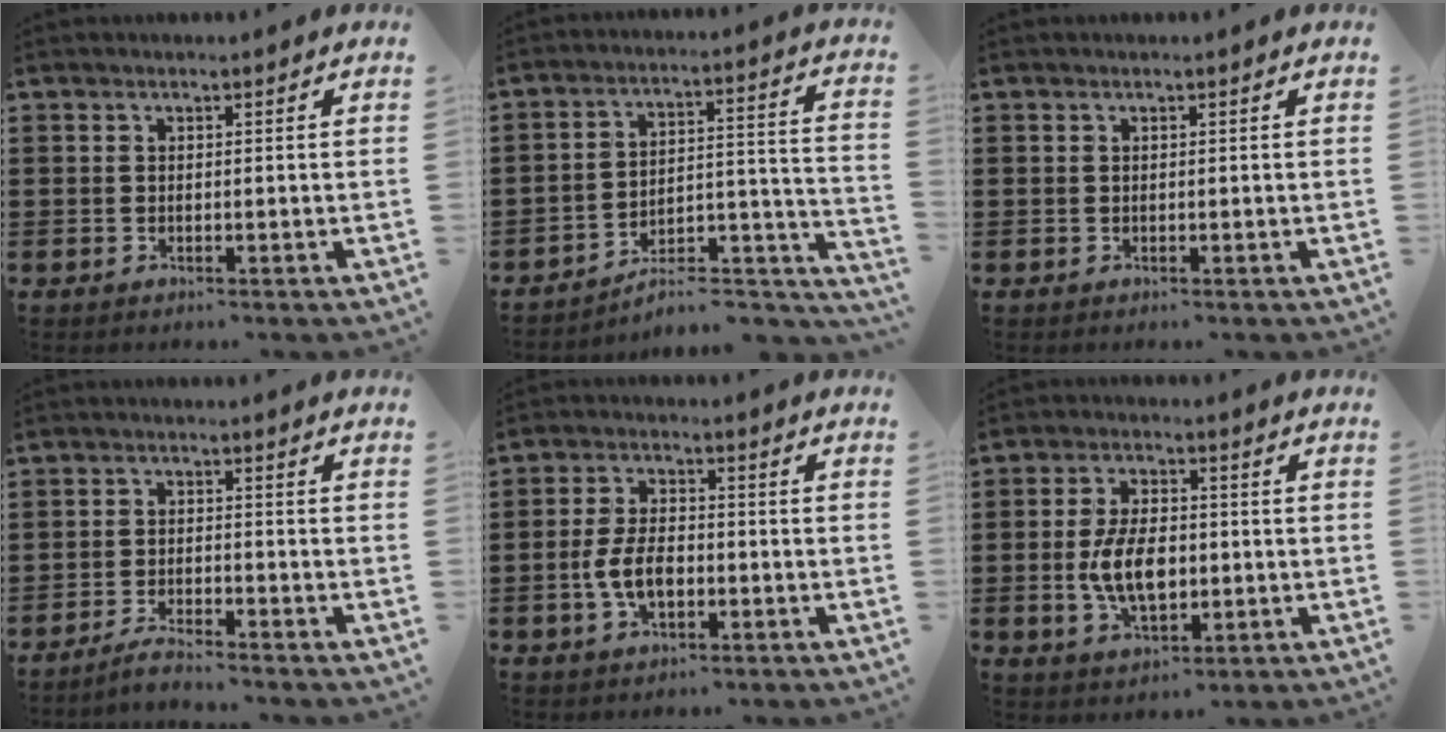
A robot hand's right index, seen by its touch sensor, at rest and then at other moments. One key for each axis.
{"total": 6.0, "fx": -5.5, "fy": 1.5, "fz": 2.1, "tx": -0.028, "ty": 0.004, "tz": -0.108}
{"total": 0.0}
{"total": 2.9, "fx": -2.9, "fy": -0.2, "fz": 0.6, "tx": -0.011, "ty": 0.005, "tz": -0.058}
{"total": 6.2, "fx": -1.6, "fy": 3.3, "fz": 5.0, "tx": -0.114, "ty": 0.001, "tz": -0.034}
{"total": 8.2, "fx": -1.0, "fy": 4.4, "fz": 6.8, "tx": -0.142, "ty": -0.002, "tz": -0.024}